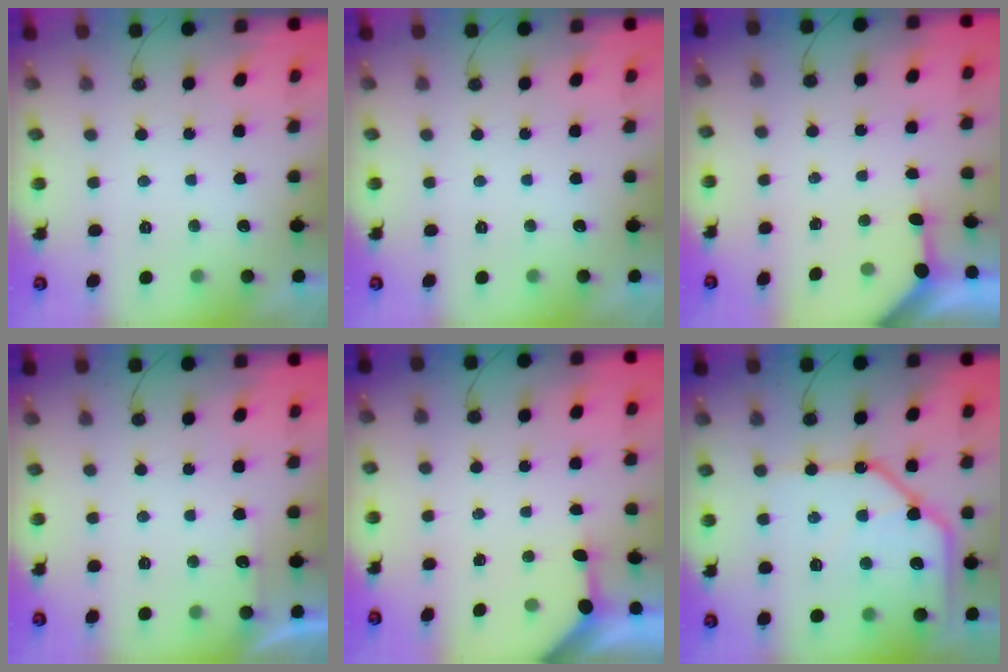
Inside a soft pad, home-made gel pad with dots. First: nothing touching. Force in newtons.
{"total": 0.0}
{"total": 2.9, "press": 2.8, "slide": 0.3}
{"total": 2.6, "press": 2.6, "slide": 0.5}
{"total": 2.9, "press": 2.8, "slide": 0.3}
{"total": 18.9, "press": 18.8, "slide": 2.0}